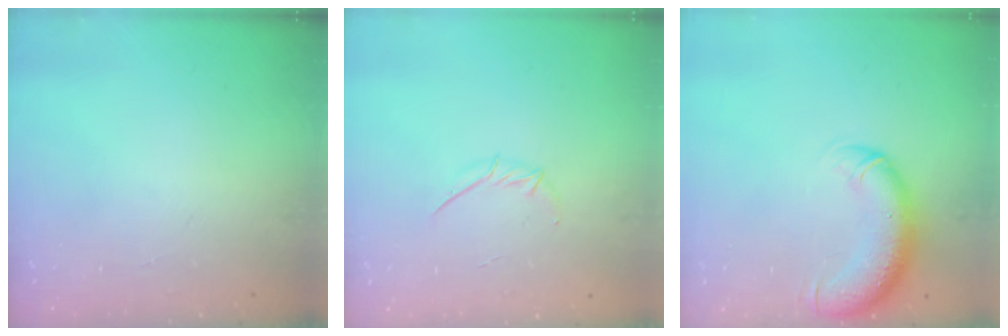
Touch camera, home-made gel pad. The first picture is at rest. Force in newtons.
{"total": 4.0, "press": 4.0, "slide": 0.7}
{"total": 11.2, "press": 10.8, "slide": 2.9}